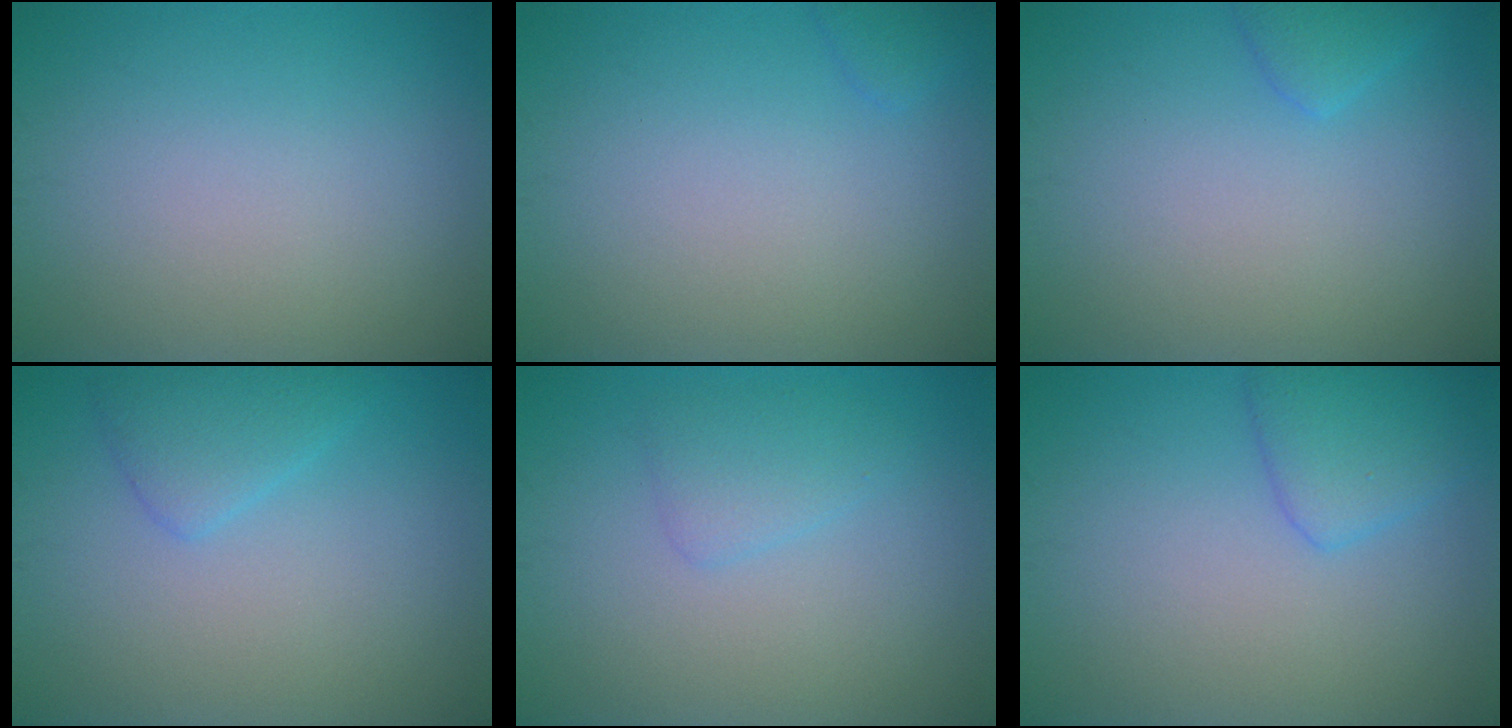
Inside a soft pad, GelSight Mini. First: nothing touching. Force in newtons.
{"total": 0.8, "press": 0.8, "slide": 0.1}
{"total": 1.4, "press": 1.4, "slide": 0.1}
{"total": 2.3, "press": 2.3, "slide": 0.2}
{"total": 1.8, "press": 1.8, "slide": 0.0}
{"total": 2.8, "press": 2.8, "slide": 0.2}